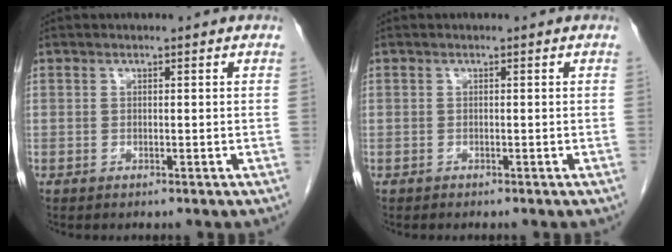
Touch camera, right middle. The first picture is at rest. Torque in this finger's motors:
{"motor_torque": [-0.26, -0.19, -0.01, -0.01]}